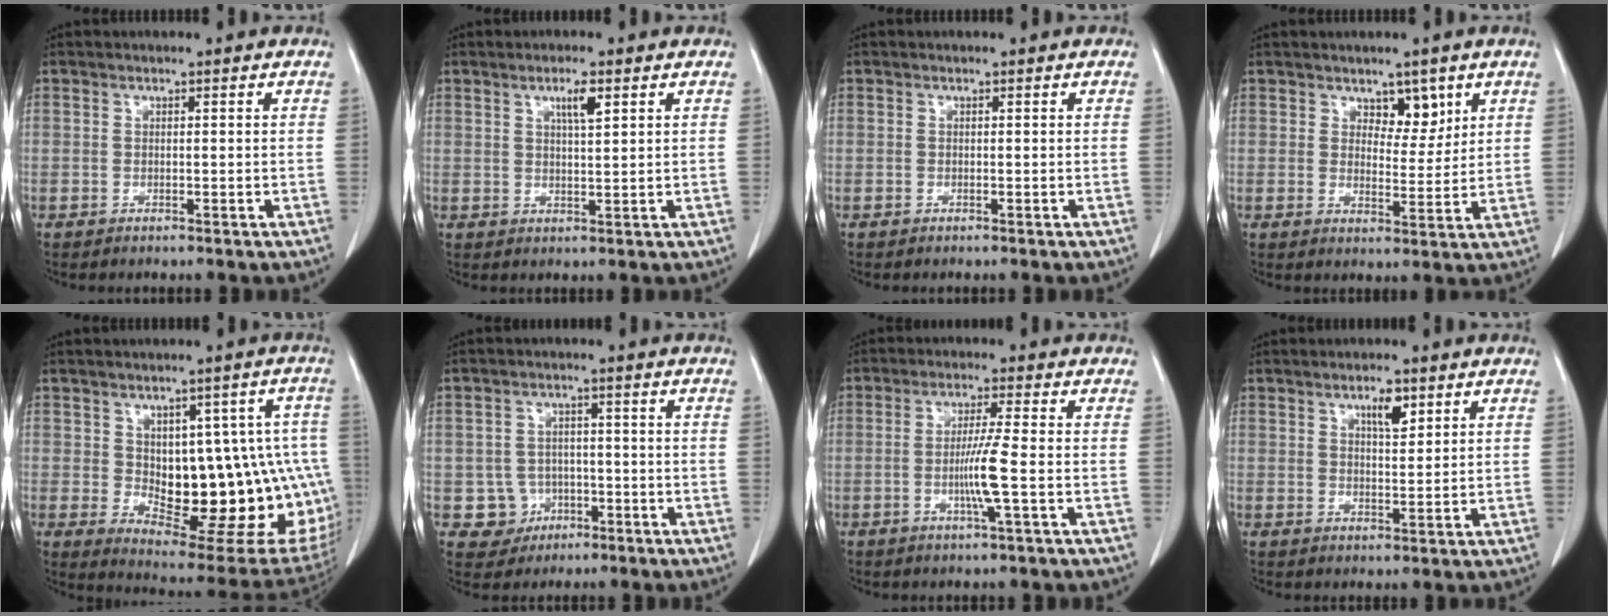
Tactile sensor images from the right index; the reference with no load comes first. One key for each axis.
{"total": 3.3, "fx": 1.7, "fy": 0.3, "fz": 2.8, "tx": -0.048, "ty": -0.002, "tz": 0.028}
{"total": 0.0}
{"total": 4.5, "fx": 2.7, "fy": 2.4, "fz": 2.7, "tx": -0.028, "ty": -0.004, "tz": 0.043}
{"total": 21.3, "fx": -1.4, "fy": 9.2, "fz": 19.2, "tx": -0.171, "ty": 0.021, "tz": 0.015}
{"total": 5.0, "fx": -1.6, "fy": 4.7, "fz": 0.5, "tx": -0.001, "ty": 0.011, "tz": -0.018}
{"total": 5.7, "fx": -1.2, "fy": -0.9, "fz": 5.5, "tx": -0.106, "ty": -0.008, "tz": -0.027}
{"total": 3.8, "fx": 2.2, "fy": 1.1, "fz": 2.9, "tx": -0.050, "ty": -0.001, "tz": 0.037}